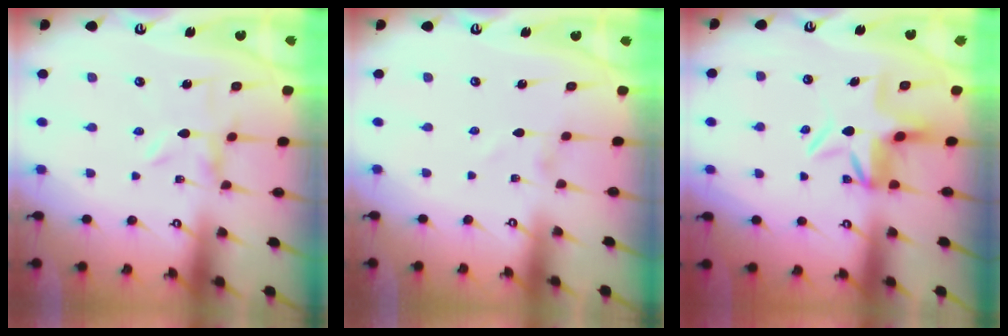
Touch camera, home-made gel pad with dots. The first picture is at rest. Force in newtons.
{"total": 0.7, "press": 0.7, "slide": 0.0}
{"total": 6.5, "press": 6.1, "slide": 2.4}